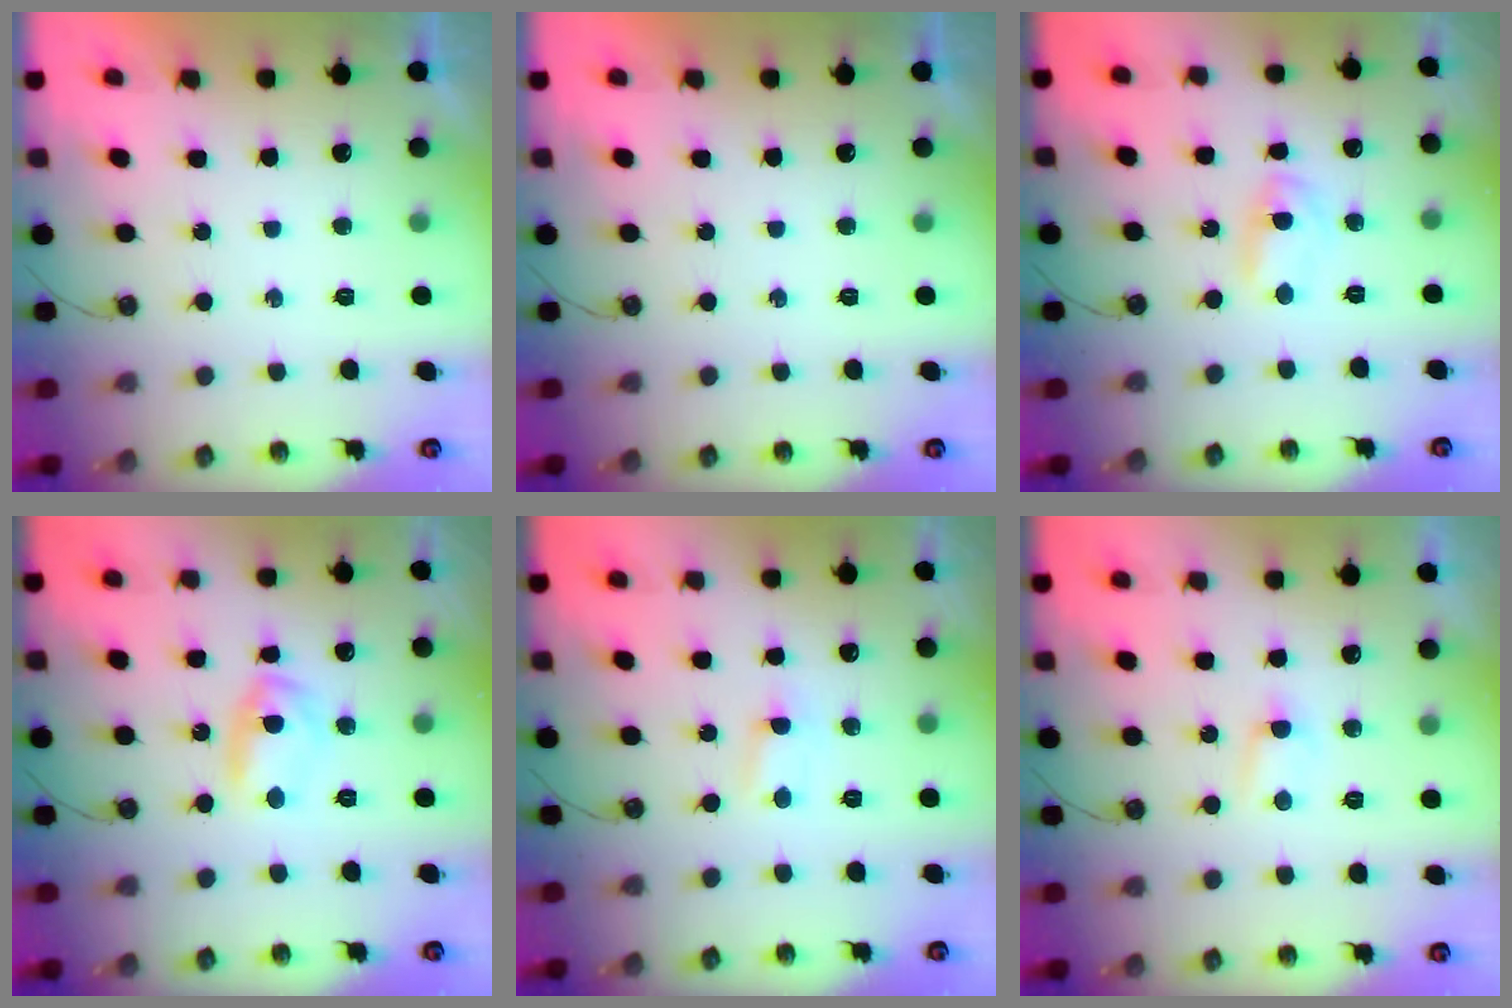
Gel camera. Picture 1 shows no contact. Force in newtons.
{"total": 0.0}
{"total": 2.9, "press": 2.9, "slide": 0.2}
{"total": 7.8, "press": 7.8, "slide": 0.6}
{"total": 0.8, "press": 0.8, "slide": 0.1}
{"total": 2.8, "press": 2.8, "slide": 0.4}